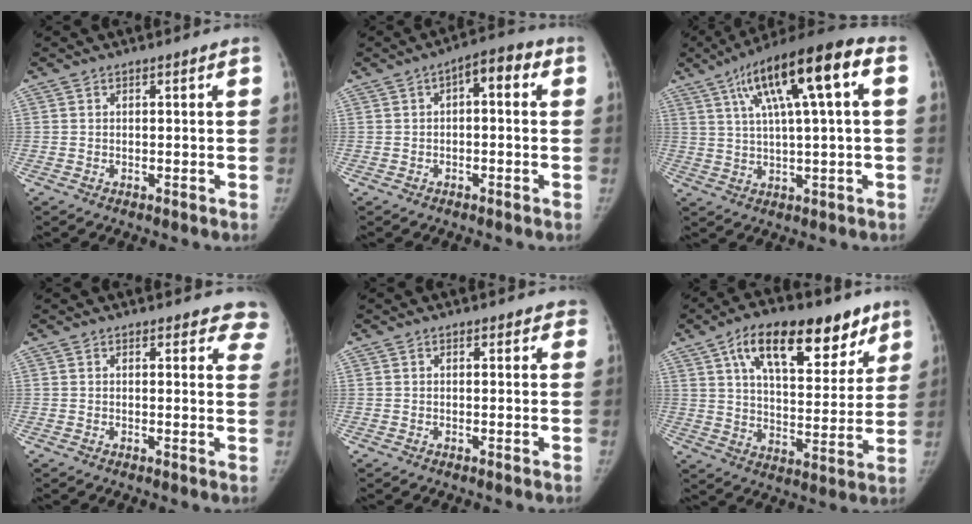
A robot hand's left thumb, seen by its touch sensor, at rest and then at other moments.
{"total": 5.7, "force": [1.1, 2.7, 4.9], "torque": [-0.050, 0.028, 0.005]}
{"total": 17.3, "force": [5.6, 3.8, 15.9], "torque": [-0.265, 0.025, 0.088]}
{"total": 7.0, "force": [6.2, 2.8, 1.5], "torque": [0.036, -0.021, 0.042]}
{"total": 2.1, "force": [1.4, 1.3, 0.8], "torque": [0.024, 0.002, 0.008]}
{"total": 21.4, "force": [12.0, 10.5, 14.3], "torque": [-0.173, -0.023, 0.190]}